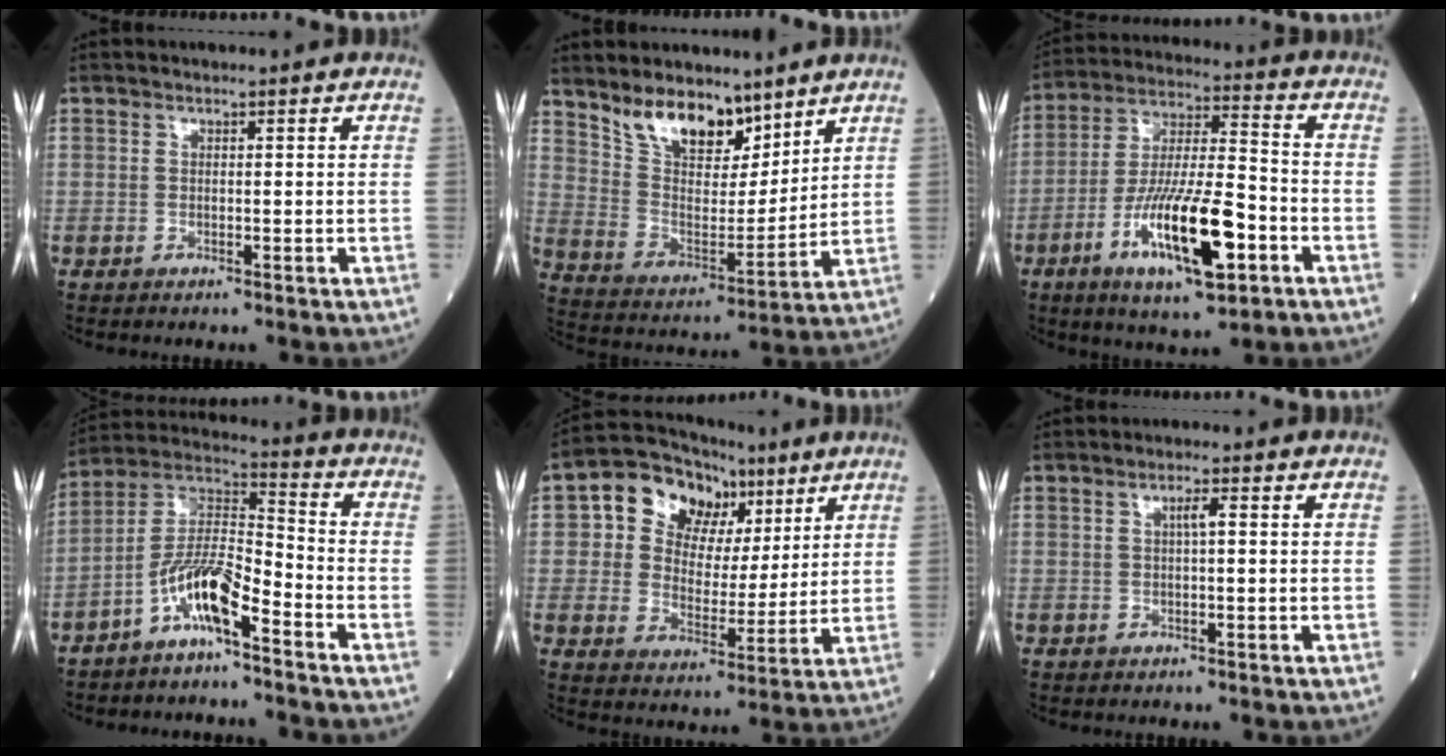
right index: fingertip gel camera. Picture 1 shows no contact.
{"total": 11.7, "force": [8.8, 4.7, 6.0], "torque": [-0.111, -0.003, 0.174]}
{"total": 16.0, "force": [-6.4, 3.2, 14.3], "torque": [-0.271, -0.012, -0.105]}
{"total": 9.7, "force": [-5.6, 1.8, 7.7], "torque": [-0.168, 0.011, -0.112]}
{"total": 11.9, "force": [5.2, 8.8, 6.0], "torque": [-0.096, 0.040, 0.092]}
{"total": 1.8, "force": [0.3, 0.1, 1.7], "torque": [-0.030, 0.004, 0.004]}